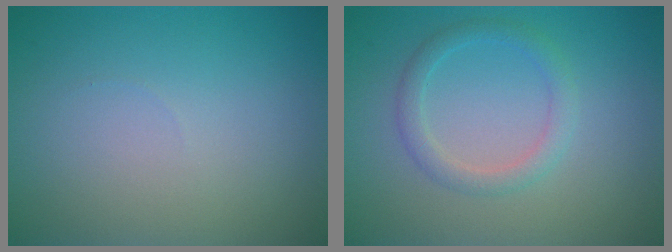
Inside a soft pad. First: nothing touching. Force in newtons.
{"total": 2.1, "press": 2.1, "slide": 0.1}